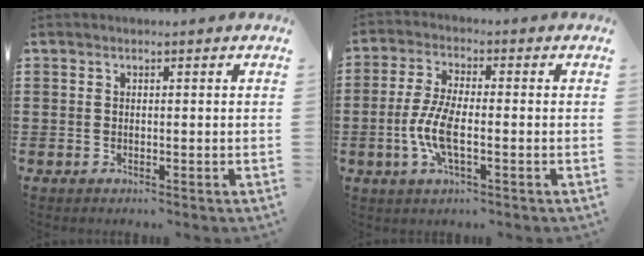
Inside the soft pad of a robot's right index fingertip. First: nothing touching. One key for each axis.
{"total": 6.9, "fx": -1.8, "fy": 2.3, "fz": 6.2, "tx": -0.141, "ty": -0.007, "tz": -0.039}